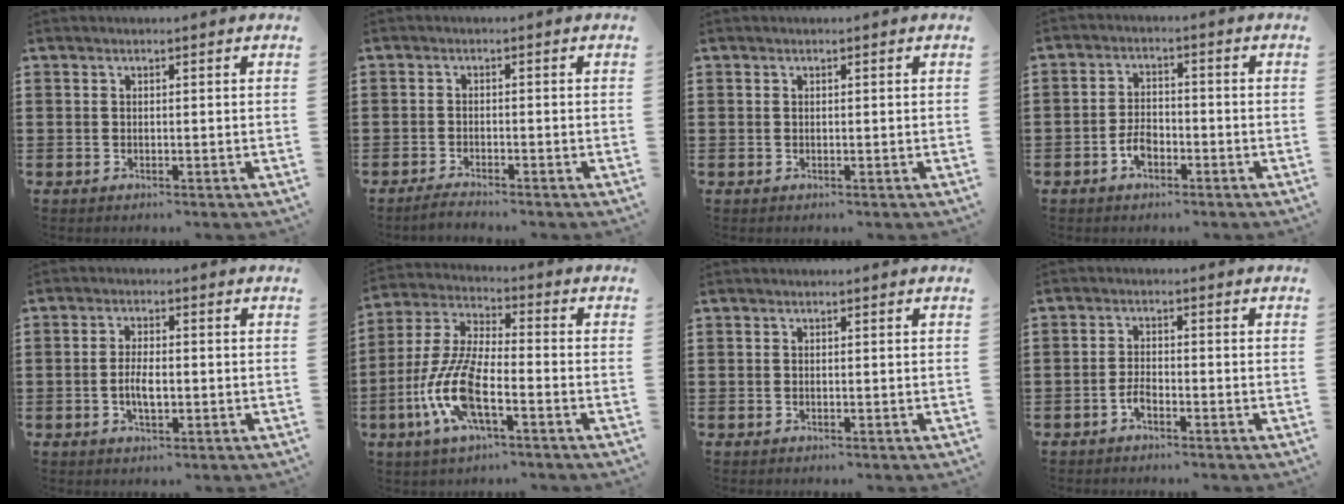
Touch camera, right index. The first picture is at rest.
{"total": 1.7, "force": [-1.7, -0.1, 0.3], "torque": [-0.007, 0.001, -0.033]}
{"total": 0.0}
{"total": 3.6, "force": [-1.9, 2.0, 2.4], "torque": [-0.058, 0.000, -0.040]}
{"total": 4.0, "force": [-0.7, 1.6, 3.6], "torque": [-0.071, 0.002, -0.015]}
{"total": 11.1, "force": [-4.2, 3.5, 9.6], "torque": [-0.233, -0.016, -0.084]}
{"total": 0.0}
{"total": 2.3, "force": [-1.5, 0.8, 1.6], "torque": [-0.039, -0.001, -0.030]}